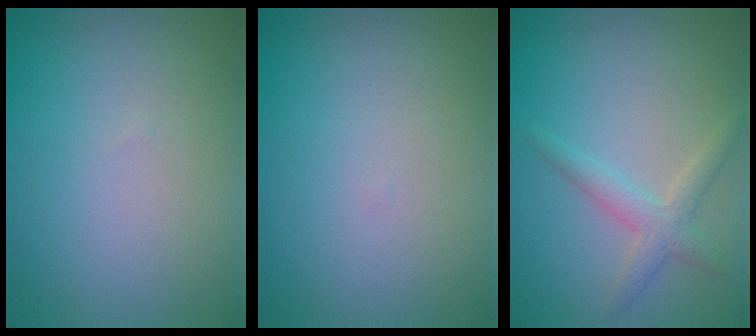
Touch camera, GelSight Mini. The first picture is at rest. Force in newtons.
{"total": 0.0}
{"total": 2.4, "press": 2.4, "slide": 0.1}